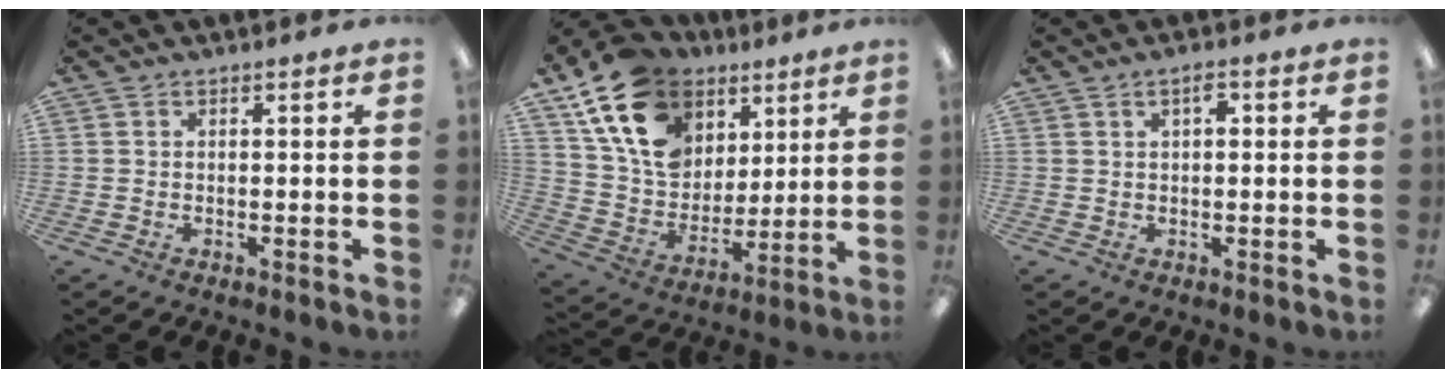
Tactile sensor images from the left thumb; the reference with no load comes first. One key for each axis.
{"total": 19.6, "fx": 10.2, "fy": 14.0, "fz": 9.2, "tx": -0.170, "ty": -0.037, "tz": 0.196}
{"total": 2.6, "fx": 1.1, "fy": 1.1, "fz": 2.1, "tx": -0.027, "ty": -0.001, "tz": 0.015}